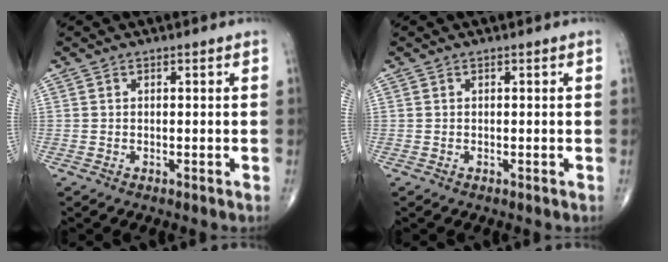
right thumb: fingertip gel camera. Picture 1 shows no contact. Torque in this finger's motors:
{"motor_torque": [0.00, 0.00, -0.02, 0.02, 0.03]}